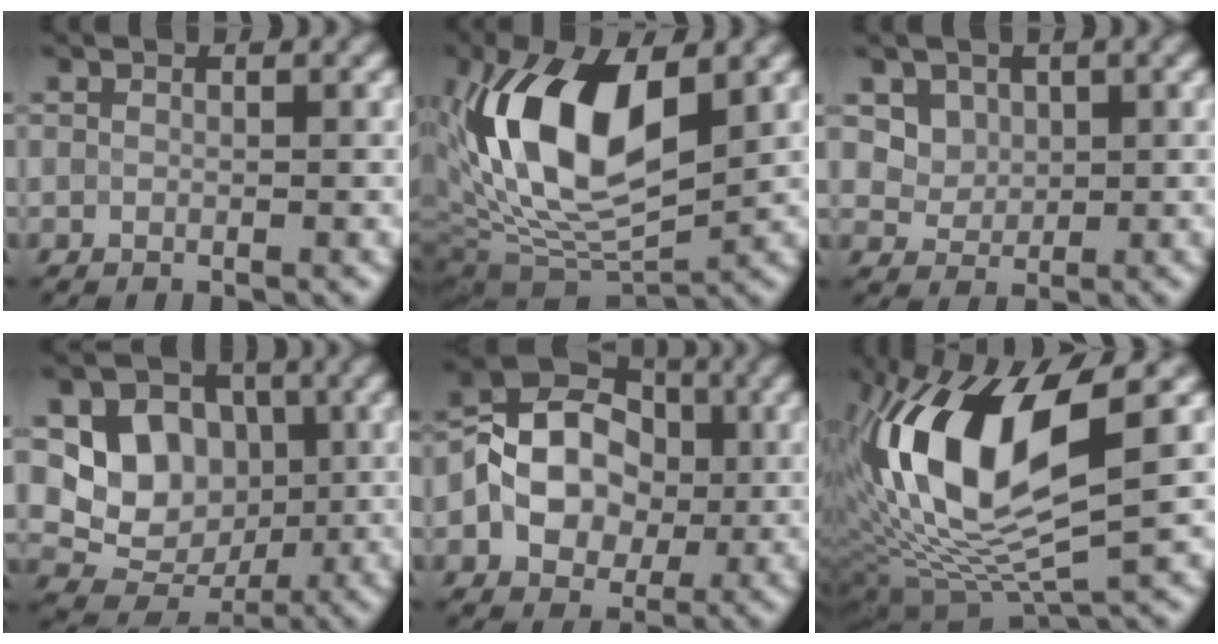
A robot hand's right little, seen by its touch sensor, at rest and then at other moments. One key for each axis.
{"total": 12.1, "fx": 2.3, "fy": 6.0, "fz": 10.2, "tx": -0.190, "ty": 0.005, "tz": 0.034}
{"total": 3.6, "fx": 1.9, "fy": 2.7, "fz": 1.4, "tx": -0.037, "ty": -0.007, "tz": 0.050}
{"total": 7.4, "fx": 1.1, "fy": 6.3, "fz": 3.7, "tx": -0.056, "ty": -0.005, "tz": 0.008}
{"total": 9.3, "fx": -0.6, "fy": 7.0, "fz": 6.1, "tx": -0.084, "ty": 0.016, "tz": -0.029}
{"total": 11.8, "fx": 2.1, "fy": 4.8, "fz": 10.6, "tx": -0.217, "ty": 0.004, "tz": 0.038}